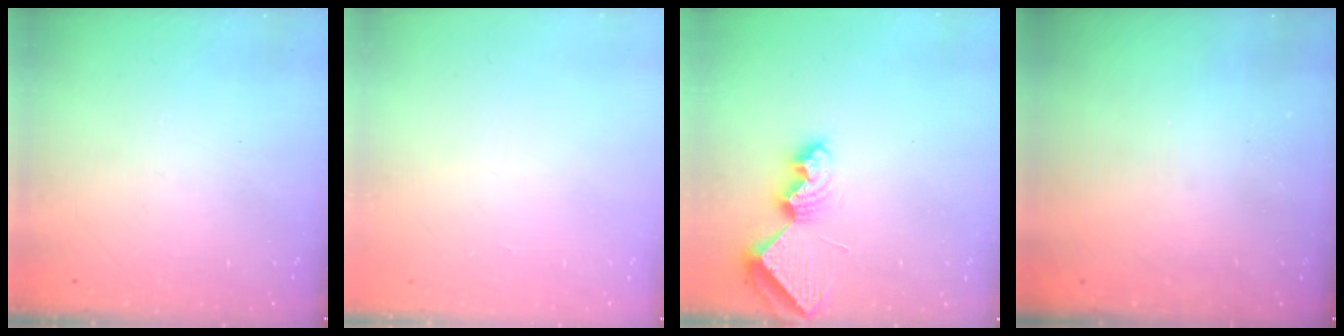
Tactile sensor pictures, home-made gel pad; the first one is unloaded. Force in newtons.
{"total": 0.0}
{"total": 9.1, "press": 9.1, "slide": 0.3}
{"total": 0.0}